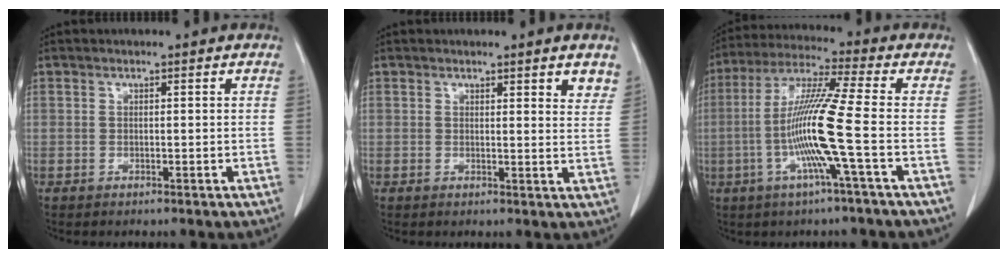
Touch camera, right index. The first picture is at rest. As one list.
[{"total": 3.8, "force": [2.8, 0.8, 2.4], "torque": [-0.022, -0.013, 0.027]}, {"total": 12.5, "force": [-2.8, -1.6, 12.1], "torque": [-0.241, -0.004, -0.062]}]